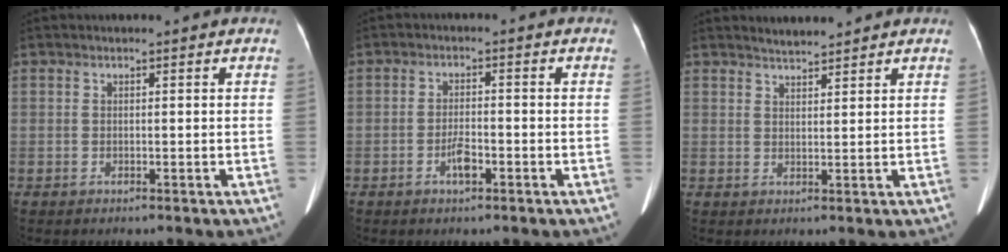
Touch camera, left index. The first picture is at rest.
{"total": 3.1, "force": [-1.7, 0.9, 2.5], "torque": [-0.047, 0.002, -0.030]}
{"total": 2.6, "force": [2.5, 0.3, 0.5], "torque": [-0.015, 0.011, 0.044]}